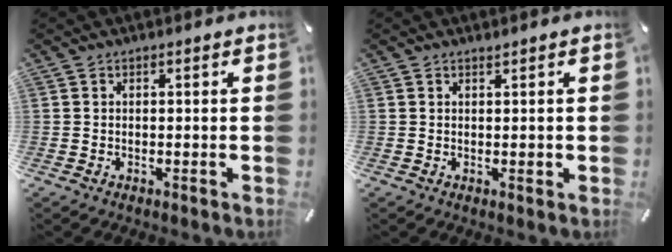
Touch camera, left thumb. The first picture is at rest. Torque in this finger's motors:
{"motor_torque": [-0.05, -0.01, 0.04, -0.06, 0.00]}